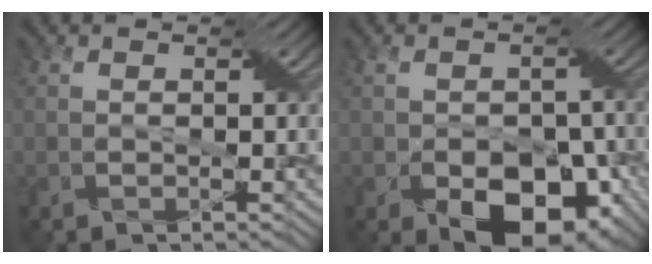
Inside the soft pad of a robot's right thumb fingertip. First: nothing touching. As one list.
[{"total": 11.0, "force": [-4.7, 6.9, 7.3], "torque": [-0.113, -0.030, -0.064]}]